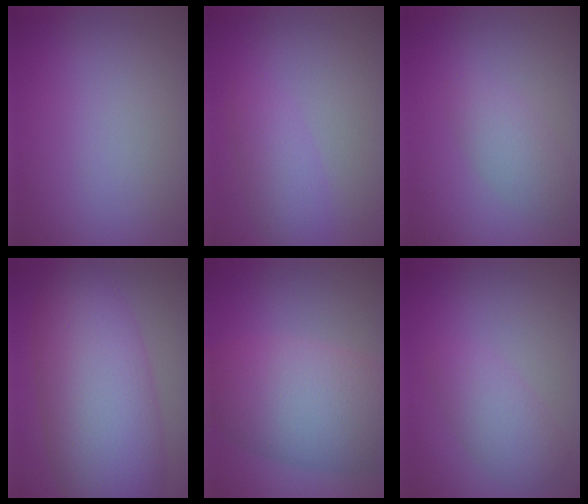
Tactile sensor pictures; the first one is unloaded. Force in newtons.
{"total": 2.4, "press": 2.4, "slide": 0.1}
{"total": 2.2, "press": 2.2, "slide": 0.2}
{"total": 11.0, "press": 11.0, "slide": 0.0}
{"total": 9.0, "press": 9.0, "slide": 0.3}
{"total": 2.7, "press": 2.7, "slide": 0.1}